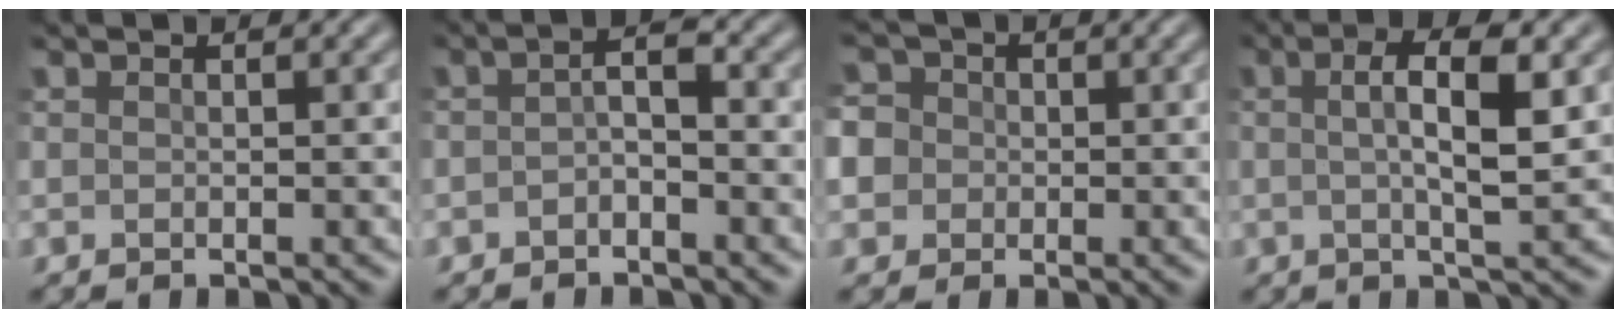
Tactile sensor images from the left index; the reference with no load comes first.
{"total": 2.0, "force": [-1.0, 0.7, 1.6], "torque": [-0.032, 0.005, -0.025]}
{"total": 6.5, "force": [0.8, 5.9, 2.6], "torque": [-0.059, 0.030, -0.013]}
{"total": 5.2, "force": [0.7, 1.2, 5.0], "torque": [-0.081, 0.006, 0.007]}